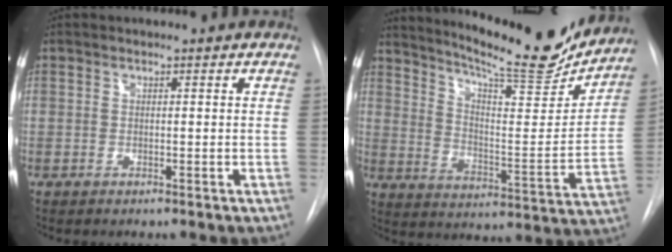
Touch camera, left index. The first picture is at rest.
{"total": 20.4, "force": [18.4, 2.3, 8.5], "torque": [-0.140, -0.042, 0.262]}